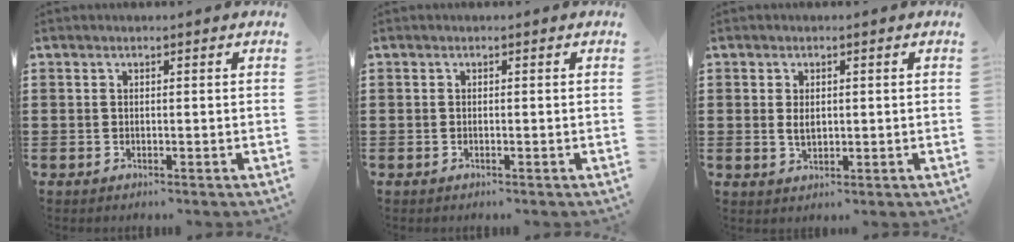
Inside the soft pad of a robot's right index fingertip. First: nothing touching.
{"total": 0.0}
{"total": 2.3, "force": [0.3, 1.4, 1.7], "torque": [-0.037, 0.007, 0.005]}